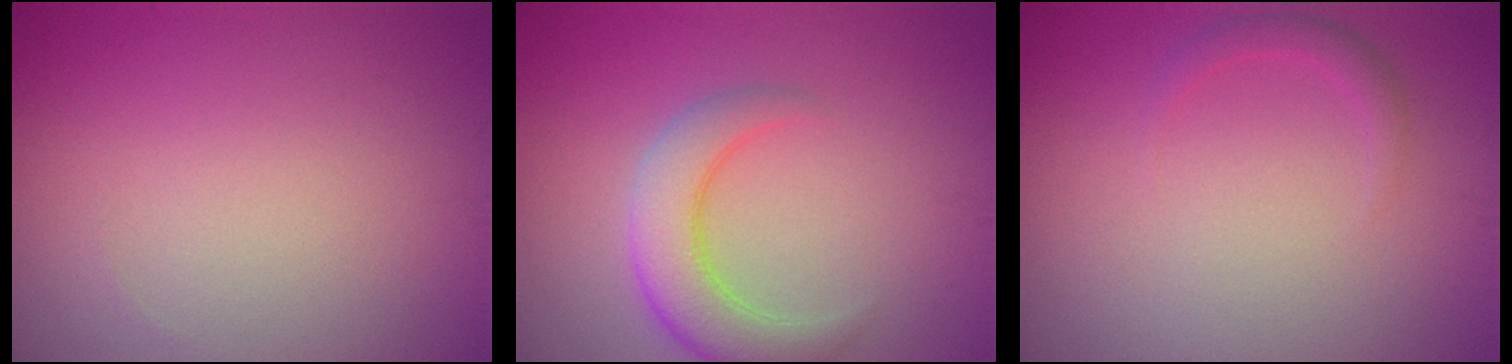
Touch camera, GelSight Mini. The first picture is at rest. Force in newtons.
{"total": 4.7, "press": 4.7, "slide": 0.2}
{"total": 1.3, "press": 1.3, "slide": 0.1}